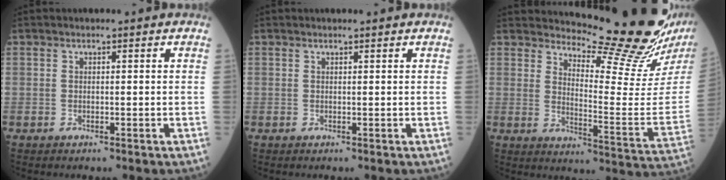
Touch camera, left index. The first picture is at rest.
{"total": 1.3, "force": [1.1, 0.1, 0.5], "torque": [-0.008, 0.008, 0.019]}
{"total": 18.6, "force": [16.8, -0.6, 8.1], "torque": [-0.128, -0.115, 0.215]}